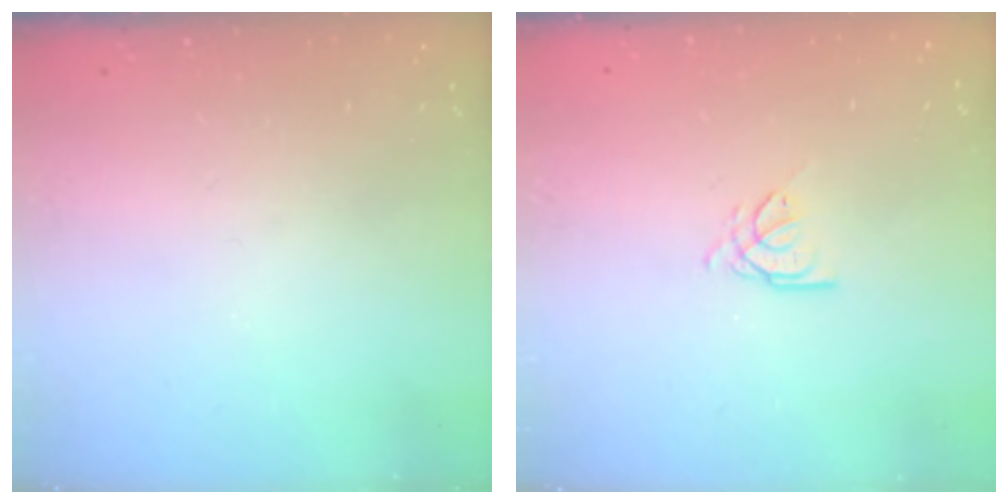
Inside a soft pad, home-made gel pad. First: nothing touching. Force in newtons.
{"total": 0.9, "press": 0.8, "slide": 0.2}